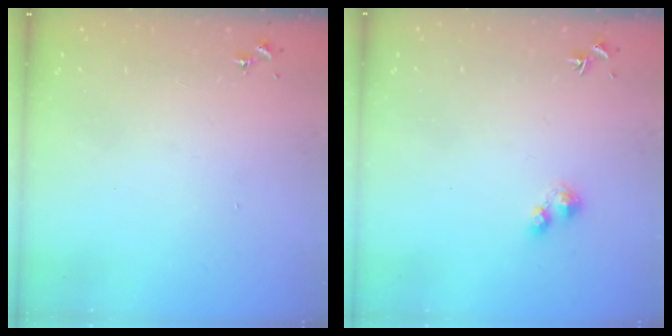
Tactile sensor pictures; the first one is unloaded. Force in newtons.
{"total": 3.9, "press": 3.9, "slide": 0.6}